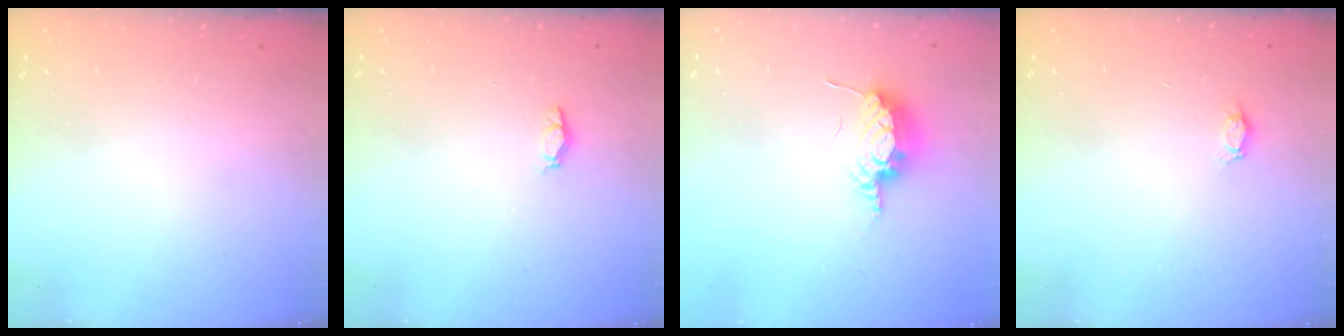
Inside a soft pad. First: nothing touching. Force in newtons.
{"total": 3.7, "press": 3.3, "slide": 1.6}
{"total": 14.8, "press": 9.9, "slide": 11.1}
{"total": 3.0, "press": 2.9, "slide": 0.3}